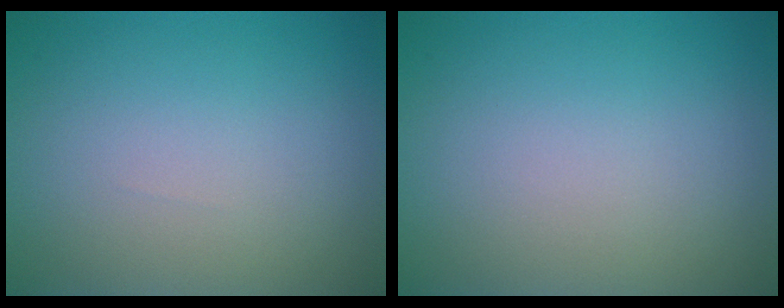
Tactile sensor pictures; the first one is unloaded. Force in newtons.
{"total": 0.0}